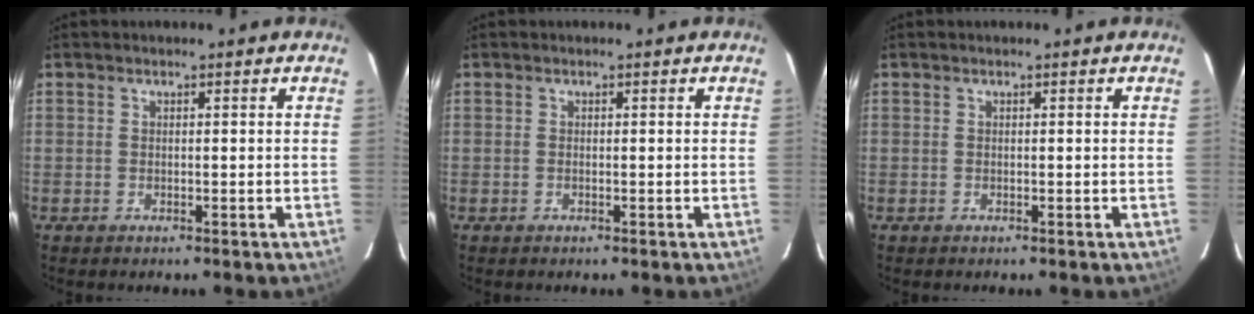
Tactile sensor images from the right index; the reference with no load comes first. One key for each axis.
{"total": 0.0}
{"total": 0.0}